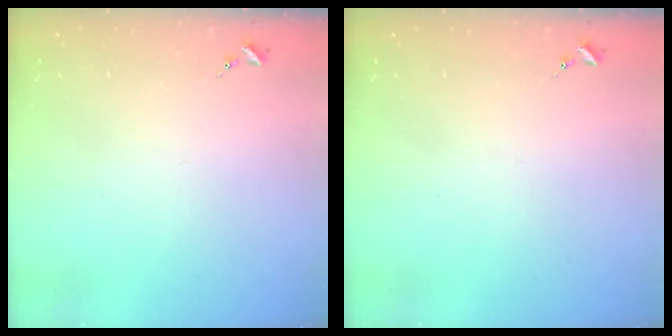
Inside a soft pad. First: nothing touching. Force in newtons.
{"total": 0.0}